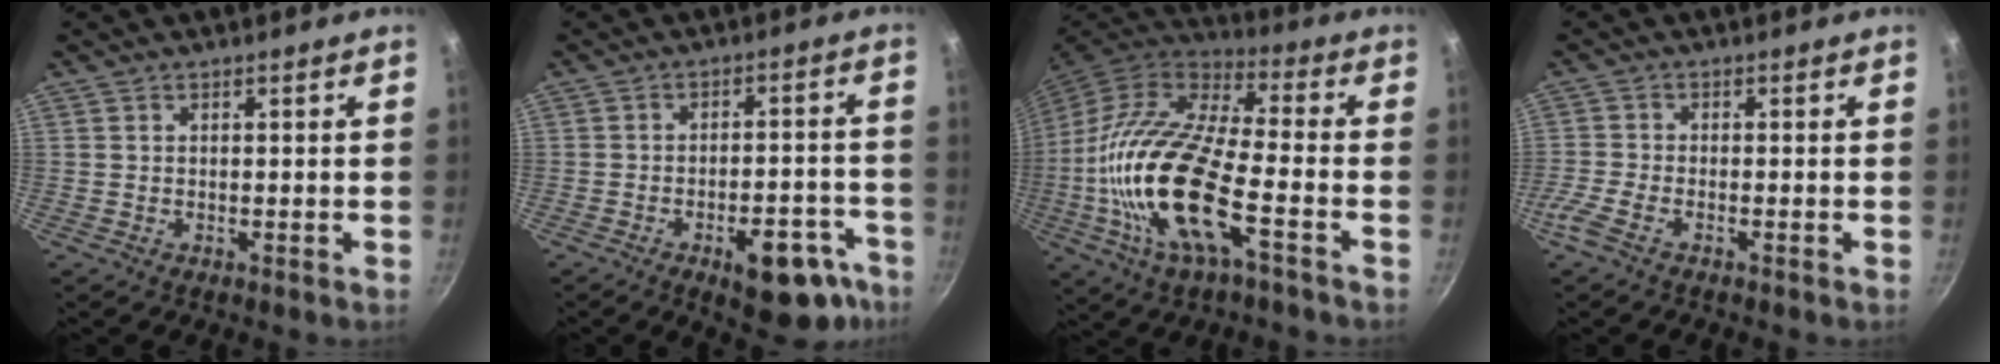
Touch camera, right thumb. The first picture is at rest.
{"total": 12.0, "force": [-6.8, 4.9, 8.5], "torque": [-0.089, 0.043, -0.086]}
{"total": 23.6, "force": [-6.7, 8.4, 21.0], "torque": [-0.464, 0.018, -0.123]}
{"total": 3.8, "force": [-2.5, 1.4, 2.5], "torque": [-0.073, 0.006, -0.055]}